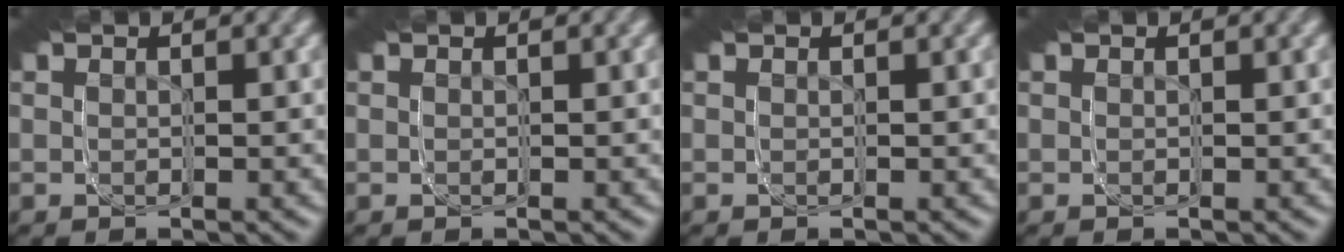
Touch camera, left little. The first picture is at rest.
{"total": 0.0}
{"total": 0.0}
{"total": 0.0}